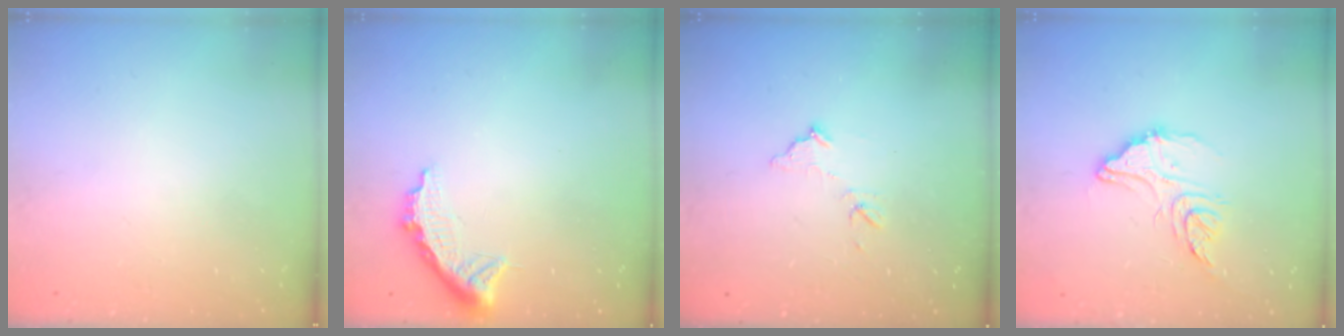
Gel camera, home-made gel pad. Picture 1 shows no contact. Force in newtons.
{"total": 9.5, "press": 9.5, "slide": 0.5}
{"total": 8.1, "press": 8.1, "slide": 0.3}
{"total": 15.3, "press": 15.2, "slide": 1.2}